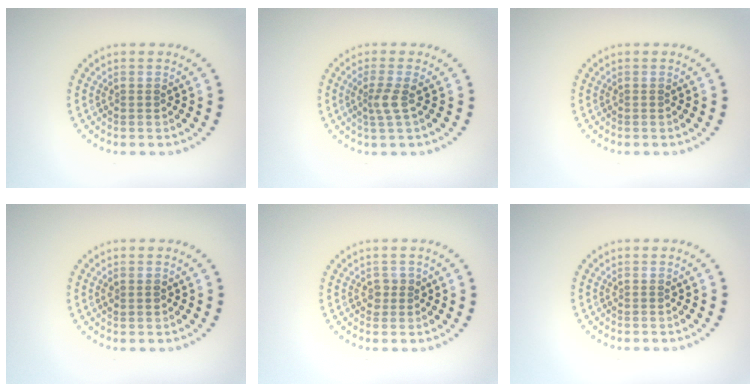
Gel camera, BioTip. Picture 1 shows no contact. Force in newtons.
{"total": 2.0, "press": 1.4, "slide": 1.3}
{"total": 0.0}
{"total": 0.7, "press": 0.7, "slide": 0.3}
{"total": 1.1, "press": 0.9, "slide": 0.5}
{"total": 0.0}